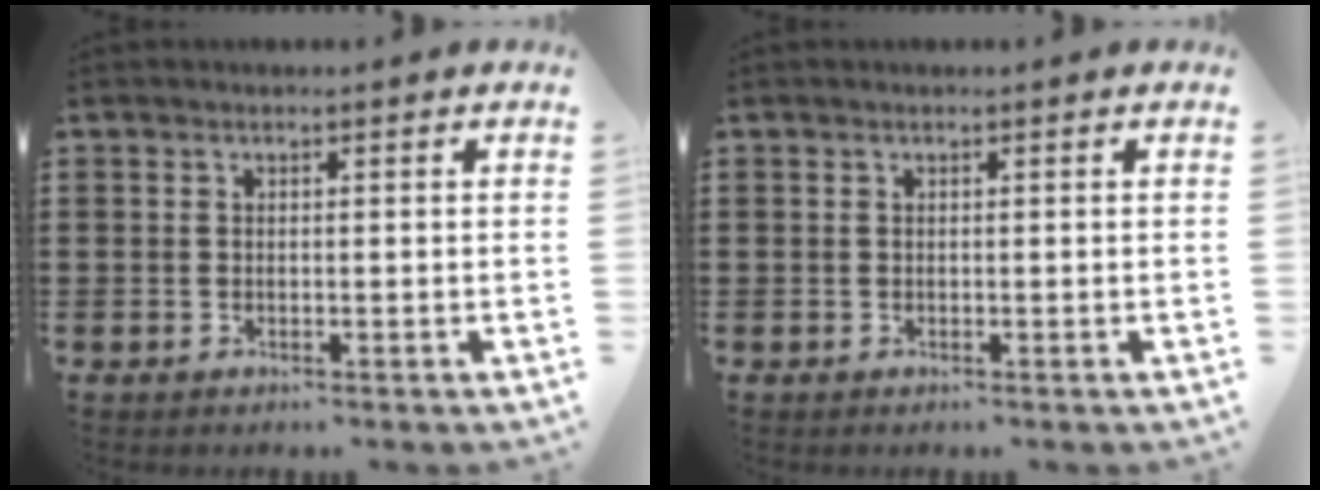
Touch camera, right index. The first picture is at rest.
{"total": 0.0}